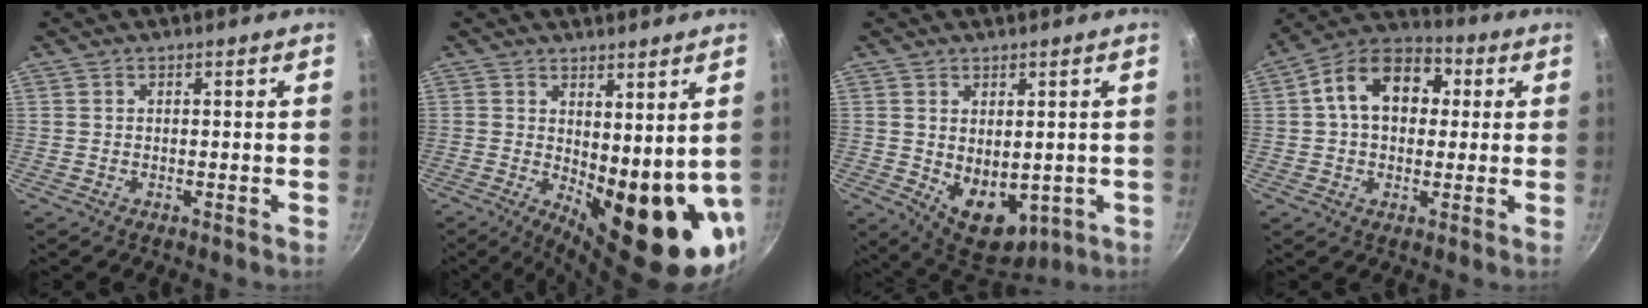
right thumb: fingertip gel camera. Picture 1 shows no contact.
{"total": 15.2, "force": [0.9, 6.2, 13.8], "torque": [-0.149, -0.032, 0.031]}
{"total": 10.6, "force": [-1.0, 7.1, 7.8], "torque": [-0.089, -0.021, 0.010]}
{"total": 14.5, "force": [2.7, 10.2, 9.9], "torque": [-0.124, 0.026, 0.022]}